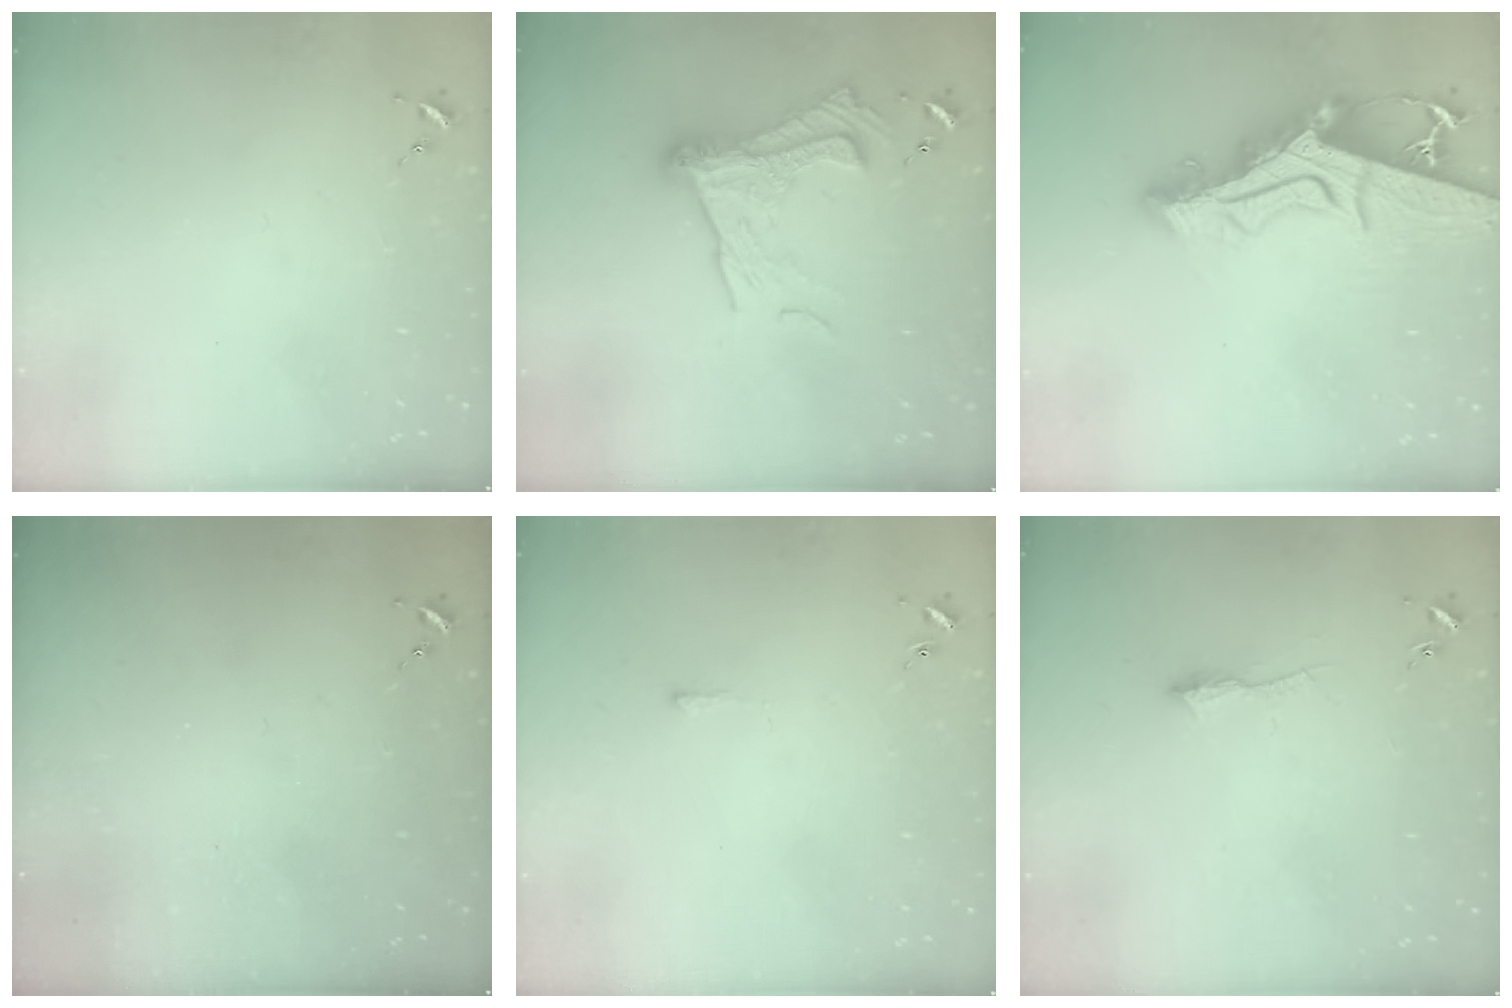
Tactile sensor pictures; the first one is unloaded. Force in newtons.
{"total": 16.8, "press": 16.7, "slide": 1.6}
{"total": 17.0, "press": 16.9, "slide": 1.2}
{"total": 0.0}
{"total": 2.6, "press": 2.6, "slide": 0.4}
{"total": 6.0, "press": 5.9, "slide": 0.7}